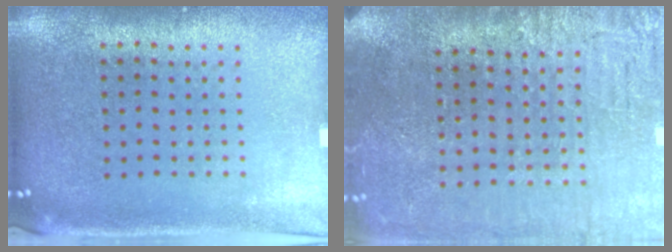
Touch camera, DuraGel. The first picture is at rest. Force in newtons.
{"total": 3.6, "press": 3.4, "slide": 1.3}